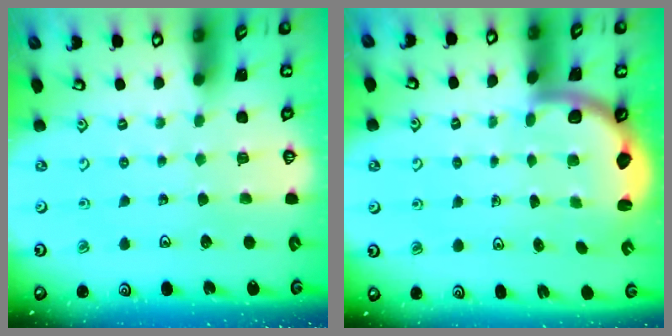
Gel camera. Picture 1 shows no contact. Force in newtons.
{"total": 2.6, "press": 2.5, "slide": 0.7}